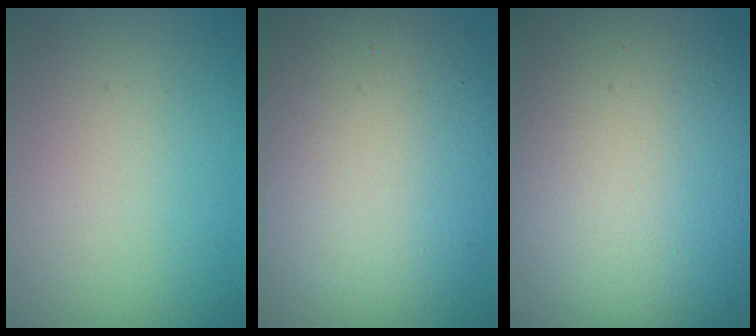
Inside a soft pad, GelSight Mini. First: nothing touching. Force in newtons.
{"total": 12.3, "press": 12.3, "slide": 0.8}
{"total": 18.9, "press": 18.9, "slide": 1.2}